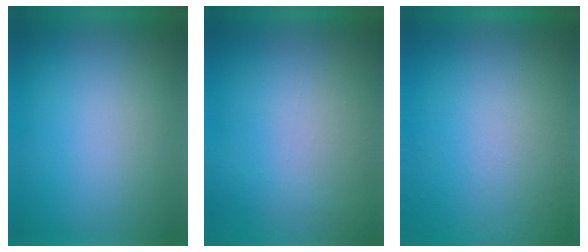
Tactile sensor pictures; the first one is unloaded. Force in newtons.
{"total": 7.0}
{"total": 8.4}